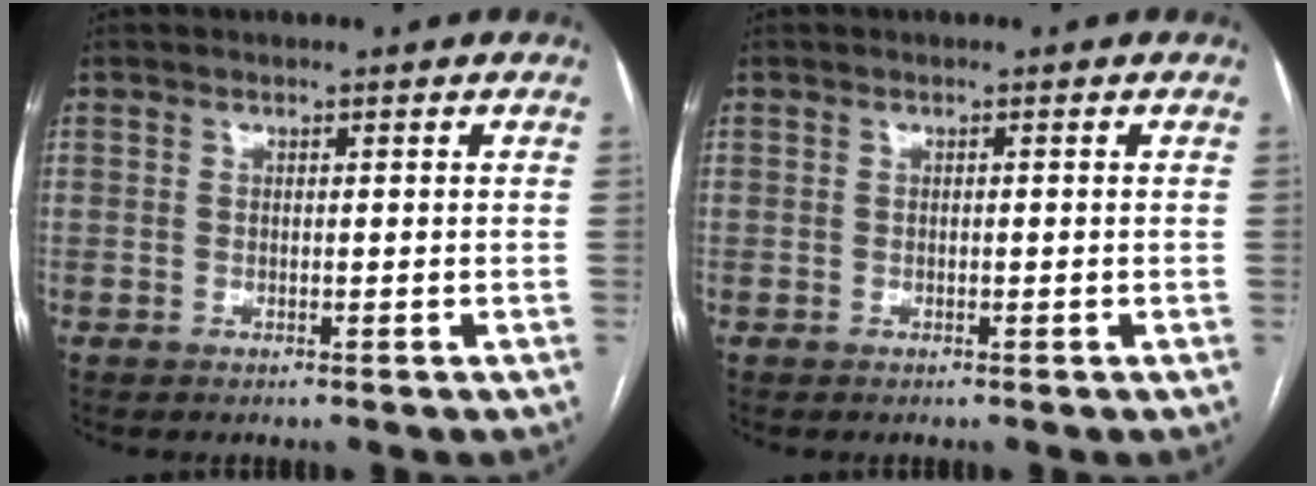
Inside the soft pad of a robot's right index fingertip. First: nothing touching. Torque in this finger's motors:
{"motor_torque": [0.00, 0.00, 0.00, 0.00]}